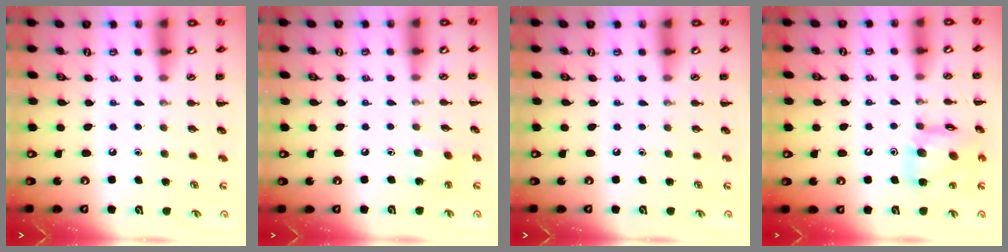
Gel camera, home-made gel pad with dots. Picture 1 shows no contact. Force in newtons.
{"total": 6.7, "press": 6.6, "slide": 1.4}
{"total": 0.0}
{"total": 13.5, "press": 13.2, "slide": 3.0}